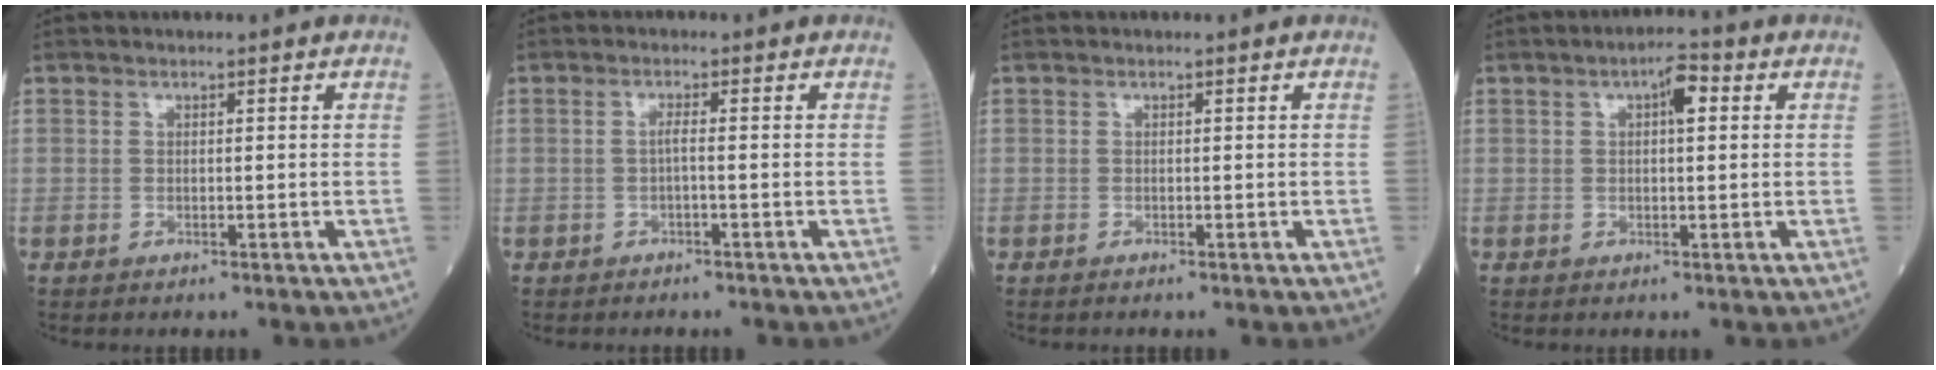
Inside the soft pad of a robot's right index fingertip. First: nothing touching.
{"total": 1.2, "force": [-0.4, -0.1, 1.2], "torque": [-0.025, 0.002, -0.005]}
{"total": 0.0}
{"total": 3.6, "force": [1.1, 1.1, 3.3], "torque": [-0.054, 0.014, 0.014]}